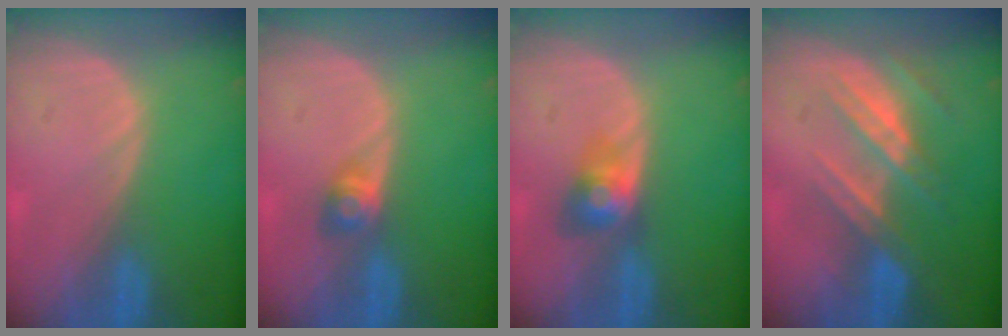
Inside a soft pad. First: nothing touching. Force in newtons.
{"total": 2.7, "press": 2.5, "slide": 1.1}
{"total": 3.7, "press": 3.7, "slide": 0.2}
{"total": 7.2, "press": 6.5, "slide": 3.1}